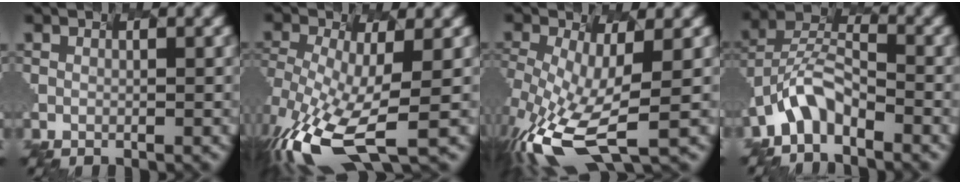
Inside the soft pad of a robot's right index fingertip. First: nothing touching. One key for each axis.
{"total": 9.1, "fx": -5.6, "fy": 1.8, "fz": 7.0, "tx": -0.195, "ty": -0.040, "tz": -0.056}
{"total": 7.9, "fx": -4.4, "fy": 1.7, "fz": 6.3, "tx": -0.180, "ty": -0.035, "tz": -0.042}
{"total": 4.9, "fx": -4.5, "fy": 1.0, "fz": 1.4, "tx": -0.063, "ty": -0.003, "tz": -0.059}